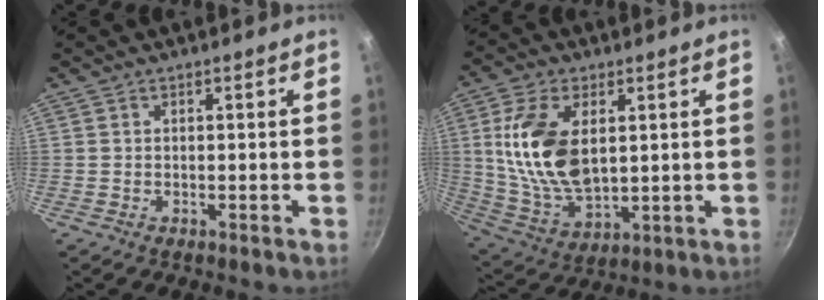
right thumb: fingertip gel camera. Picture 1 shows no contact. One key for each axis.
{"total": 16.3, "fx": 3.3, "fy": 9.2, "fz": 13.0, "tx": -0.239, "ty": -0.018, "tz": 0.074}